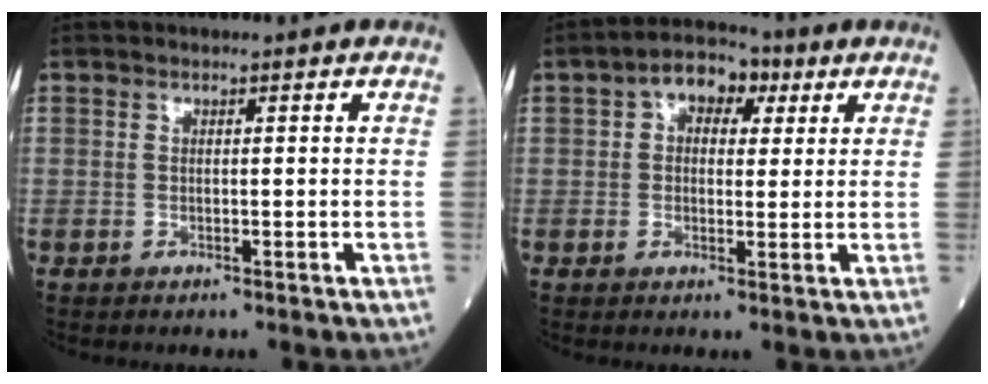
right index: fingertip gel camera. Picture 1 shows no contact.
{"total": 6.5, "force": [2.5, 4.0, 4.4], "torque": [-0.064, 0.028, 0.034]}